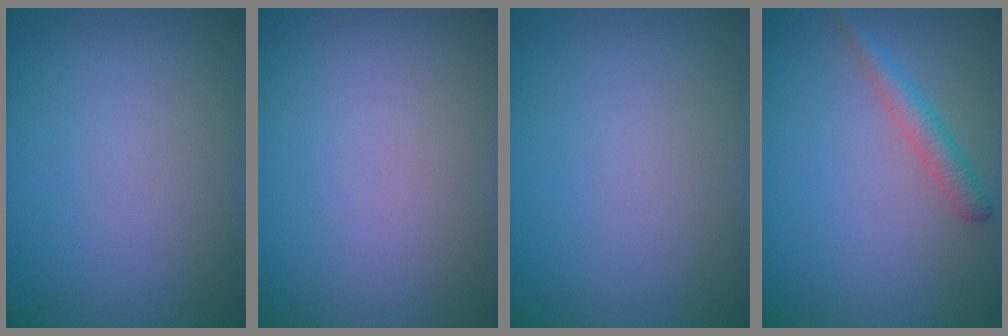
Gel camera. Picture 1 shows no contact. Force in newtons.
{"total": 0.0}
{"total": 0.0}
{"total": 2.0, "press": 2.0, "slide": 0.1}